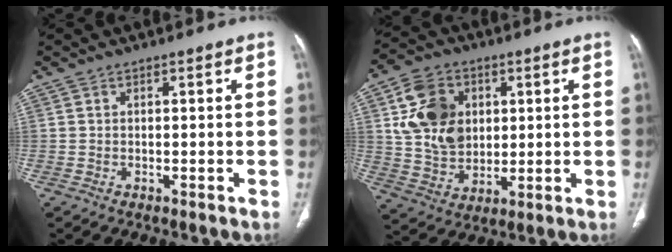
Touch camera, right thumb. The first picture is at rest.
{"total": 14.3, "force": [3.5, 11.0, 8.4], "torque": [-0.123, -0.007, 0.069]}